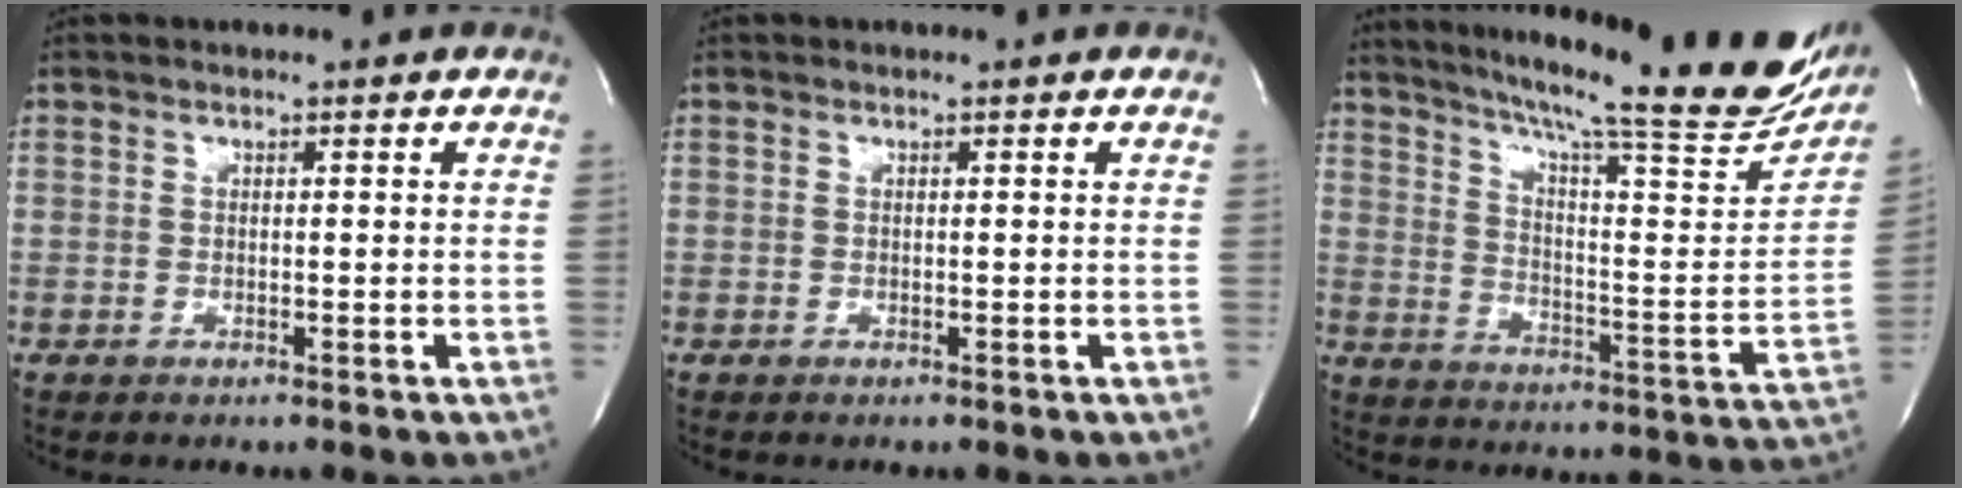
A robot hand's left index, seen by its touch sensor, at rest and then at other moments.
{"total": 0.0}
{"total": 29.5, "force": [24.7, 3.1, 15.8], "torque": [-0.247, -0.065, 0.318]}